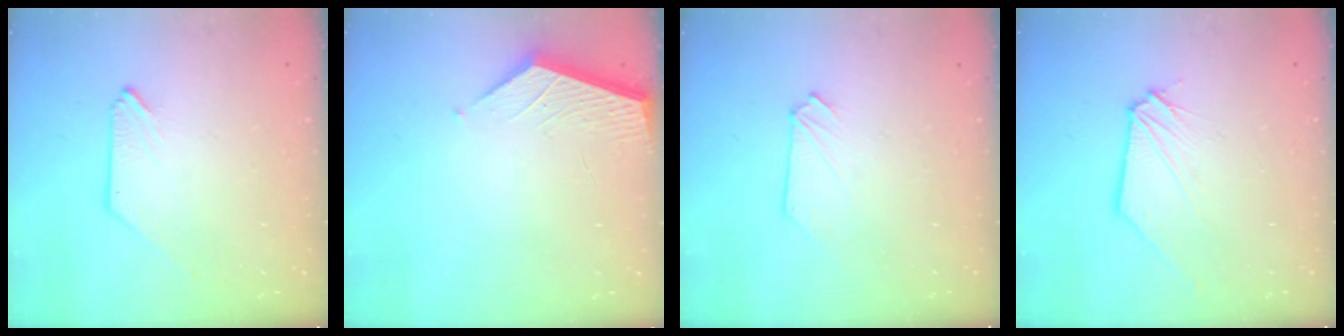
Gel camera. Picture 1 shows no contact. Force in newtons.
{"total": 2.6, "press": 2.6, "slide": 0.2}
{"total": 0.0}
{"total": 0.6, "press": 0.6, "slide": 0.1}